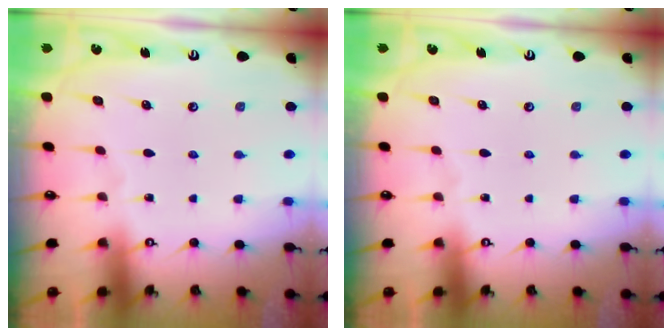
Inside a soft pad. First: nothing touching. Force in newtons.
{"total": 0.0}